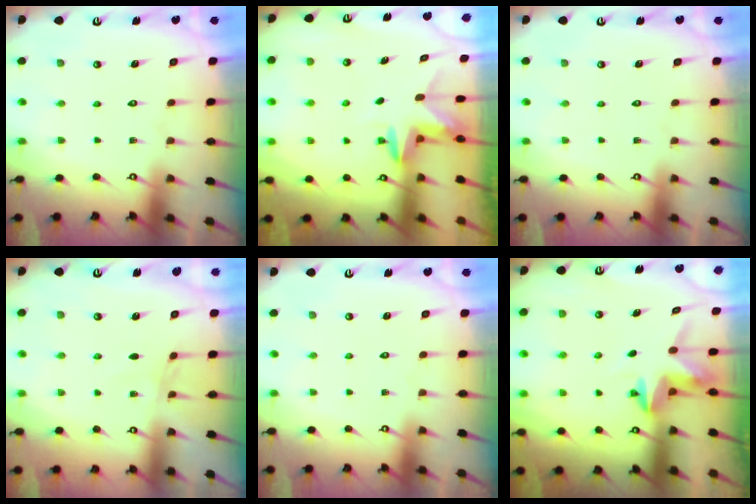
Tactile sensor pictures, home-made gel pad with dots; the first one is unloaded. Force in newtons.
{"total": 3.2, "press": 3.2, "slide": 0.3}
{"total": 0.0}
{"total": 2.4, "press": 2.4, "slide": 0.5}
{"total": 0.0}
{"total": 3.9, "press": 3.8, "slide": 0.3}